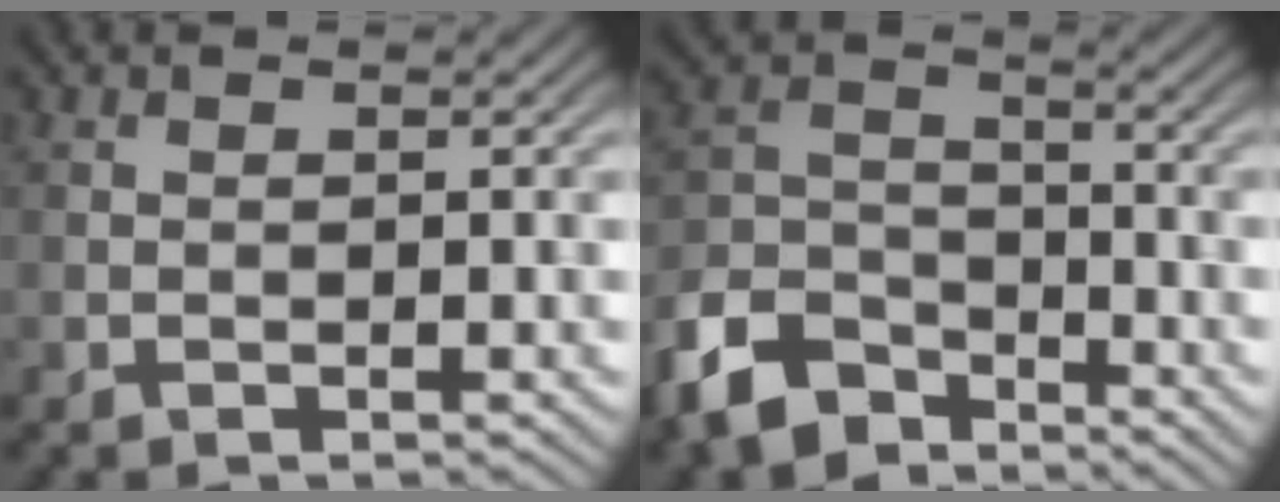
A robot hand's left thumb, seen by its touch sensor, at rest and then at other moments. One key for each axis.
{"total": 10.1, "fx": -7.4, "fy": 5.2, "fz": 4.5, "tx": -0.105, "ty": -0.012, "tz": -0.164}